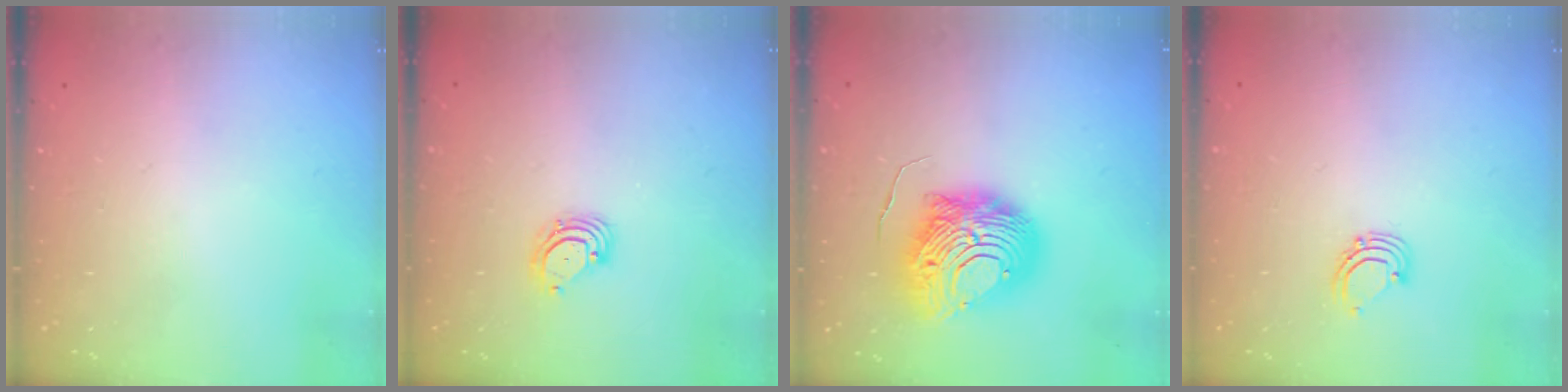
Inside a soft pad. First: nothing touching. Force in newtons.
{"total": 3.6, "press": 3.6, "slide": 0.3}
{"total": 15.3, "press": 15.2, "slide": 1.6}
{"total": 2.9, "press": 2.9, "slide": 0.2}